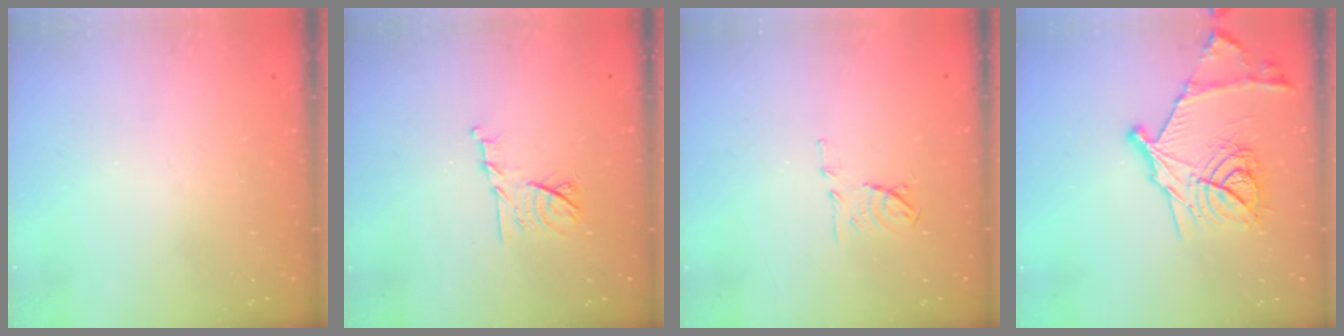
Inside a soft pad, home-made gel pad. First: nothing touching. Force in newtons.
{"total": 10.5, "press": 10.5, "slide": 0.3}
{"total": 7.6, "press": 7.6, "slide": 0.8}
{"total": 18.8, "press": 18.8, "slide": 1.3}